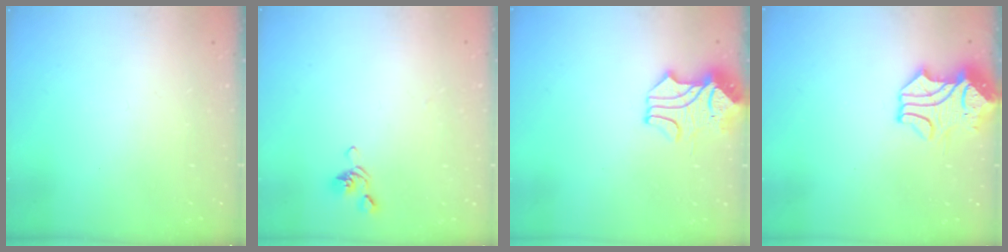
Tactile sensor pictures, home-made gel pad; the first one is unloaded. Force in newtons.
{"total": 2.7, "press": 2.6, "slide": 0.6}
{"total": 2.3, "press": 2.0, "slide": 1.1}
{"total": 2.0, "press": 1.7, "slide": 1.1}